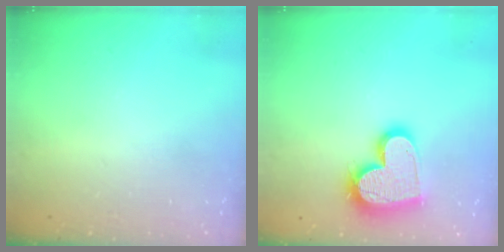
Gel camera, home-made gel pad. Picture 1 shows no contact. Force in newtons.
{"total": 18.9, "press": 18.9, "slide": 1.5}